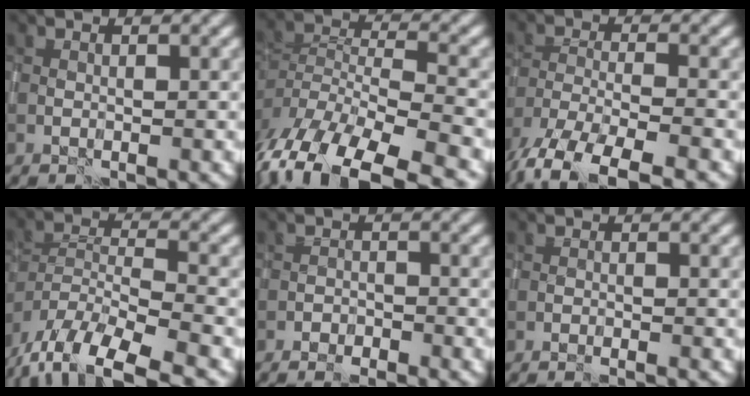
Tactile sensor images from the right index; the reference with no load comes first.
{"total": 12.4, "force": [-8.5, 4.6, 7.8], "torque": [-0.154, -0.001, -0.131]}
{"total": 10.5, "force": [-8.0, 3.6, 5.7], "torque": [-0.116, -0.032, -0.132]}
{"total": 12.5, "force": [-10.2, 3.9, 6.2], "torque": [-0.112, -0.016, -0.155]}
{"total": 2.3, "force": [-2.0, 0.7, 0.8], "torque": [-0.017, 0.007, -0.032]}
{"total": 1.3, "force": [-1.0, 0.2, 0.8], "torque": [-0.017, 0.007, -0.021]}